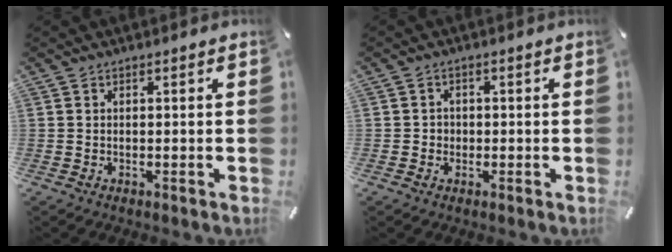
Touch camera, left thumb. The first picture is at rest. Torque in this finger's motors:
{"motor_torque": [-0.12, 0.08, 0.00, 0.35, -0.03]}